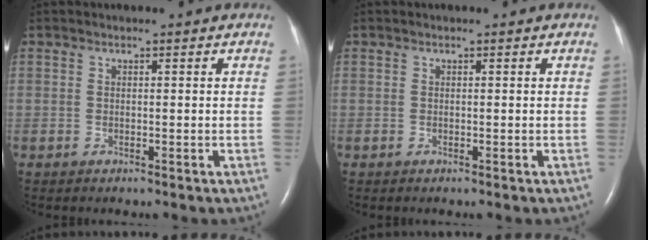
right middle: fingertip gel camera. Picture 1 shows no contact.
{"total": 0.0}